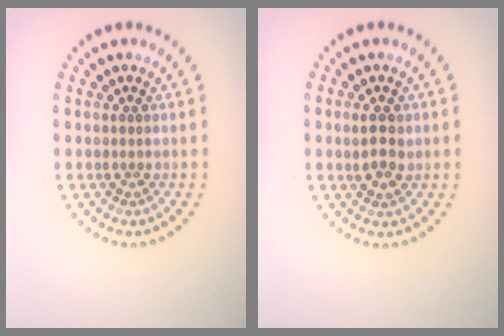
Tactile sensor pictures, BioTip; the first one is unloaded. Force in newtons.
{"total": 2.5, "press": 2.4, "slide": 0.3}